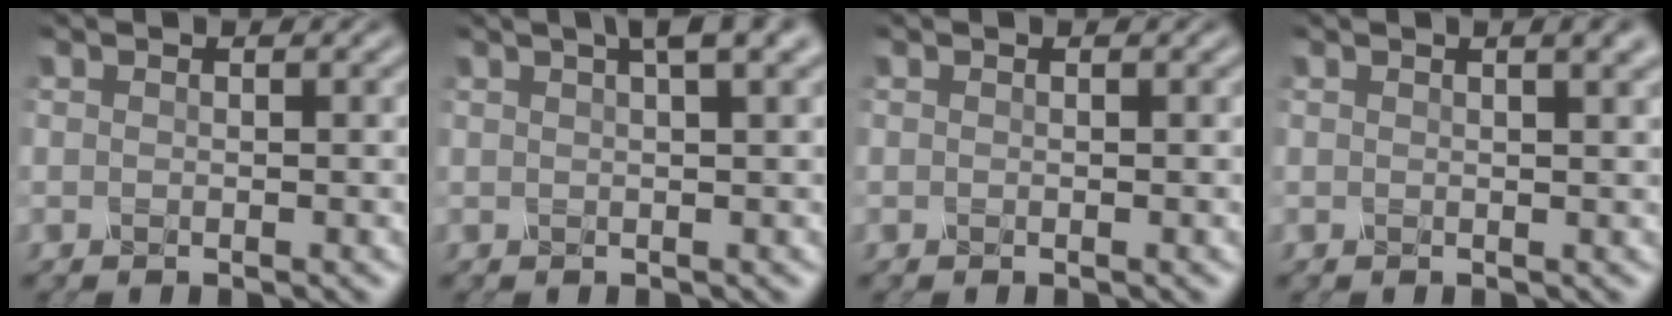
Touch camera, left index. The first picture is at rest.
{"total": 3.9, "force": [2.2, 0.8, 3.1], "torque": [-0.036, 0.013, 0.023]}
{"total": 0.0}
{"total": 3.3, "force": [1.8, 1.2, 2.5], "torque": [-0.014, 0.012, 0.006]}